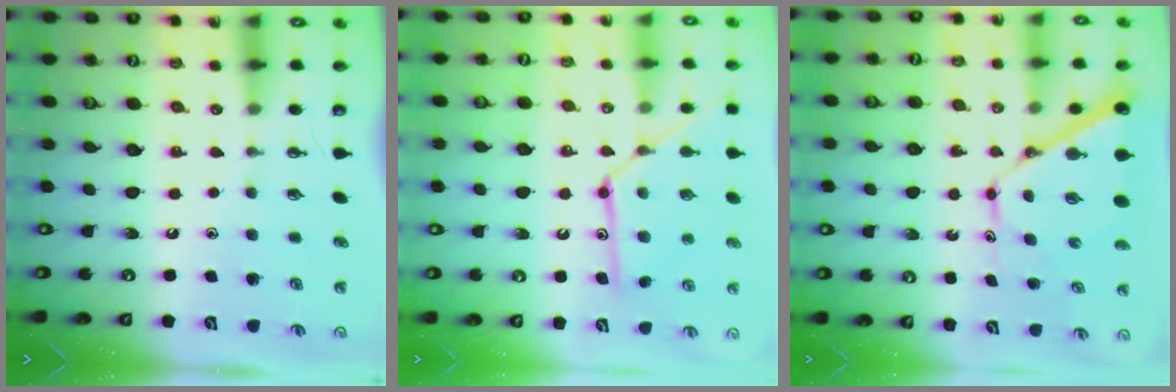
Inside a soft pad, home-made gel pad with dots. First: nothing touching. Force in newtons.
{"total": 13.9, "press": 13.8, "slide": 0.9}
{"total": 11.1, "press": 11.1, "slide": 1.2}